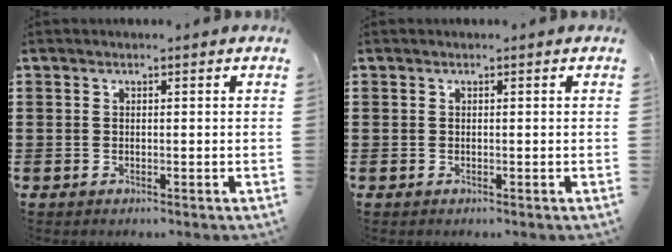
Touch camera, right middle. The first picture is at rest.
{"total": 0.0}